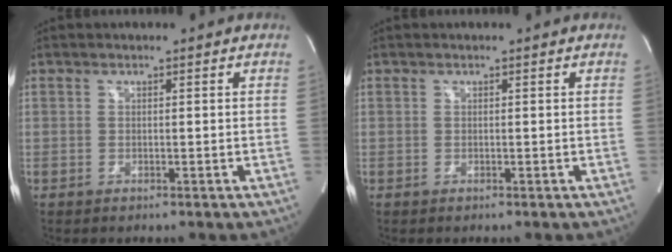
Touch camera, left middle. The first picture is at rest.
{"total": 0.0}